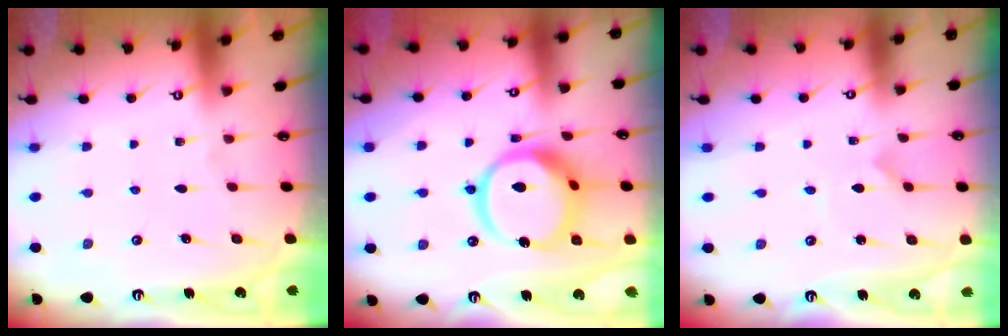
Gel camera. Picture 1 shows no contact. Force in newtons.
{"total": 15.9, "press": 15.9, "slide": 1.4}
{"total": 0.0}